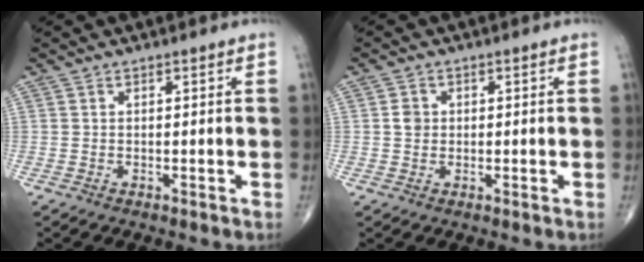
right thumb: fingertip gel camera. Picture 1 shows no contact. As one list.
[{"total": 2.2, "force": [0.2, 1.9, 1.0], "torque": [-0.009, 0.003, 0.002]}]